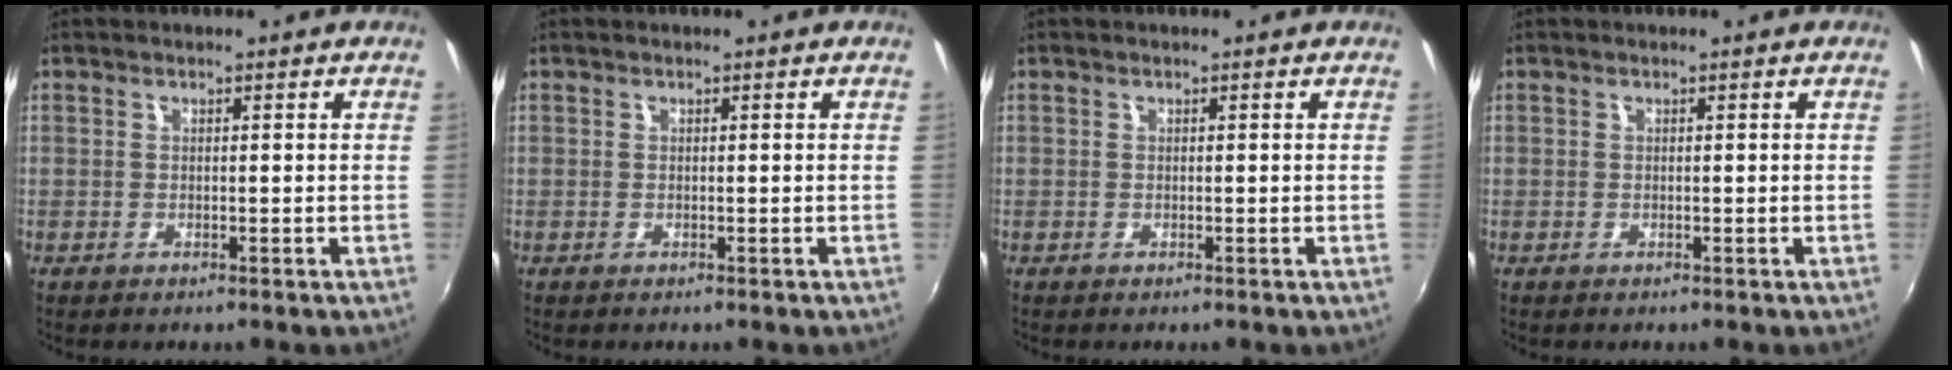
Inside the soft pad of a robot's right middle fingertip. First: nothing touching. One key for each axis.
{"total": 0.0}
{"total": 0.0}
{"total": 0.0}